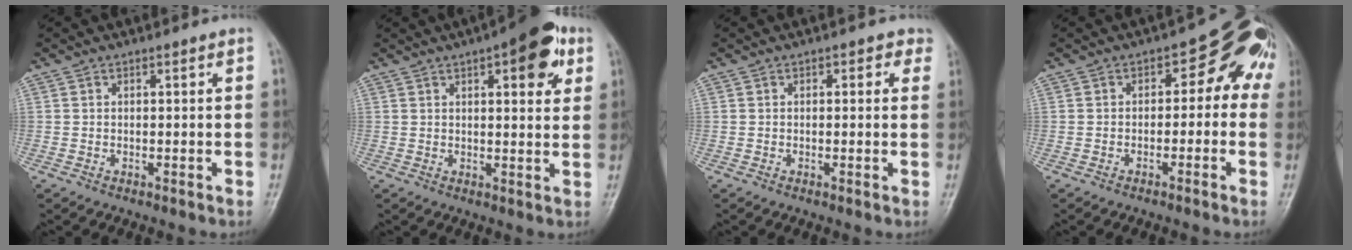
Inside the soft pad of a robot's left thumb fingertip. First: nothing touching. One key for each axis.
{"total": 11.2, "fx": 5.1, "fy": 4.2, "fz": 9.1, "tx": -0.089, "ty": -0.007, "tz": 0.058}
{"total": 2.3, "fx": 1.0, "fy": 1.5, "fz": 1.3, "tx": 0.013, "ty": 0.002, "tz": 0.001}
{"total": 8.1, "fx": 0.0, "fy": 5.4, "fz": 6.1, "tx": -0.030, "ty": 0.037, "tz": -0.013}